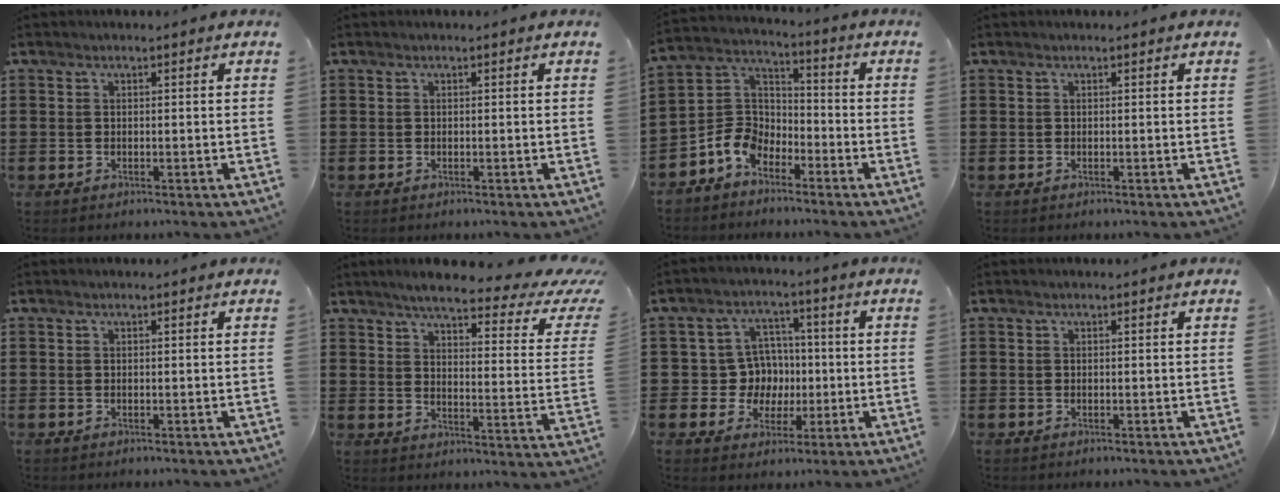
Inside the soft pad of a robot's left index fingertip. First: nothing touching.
{"total": 0.0}
{"total": 7.1, "force": [-5.0, 4.4, 2.5], "torque": [-0.081, 0.010, -0.105]}
{"total": 0.0}
{"total": 0.0}
{"total": 6.1, "force": [4.6, 0.8, 3.9], "torque": [-0.079, -0.031, 0.070]}
{"total": 7.5, "force": [0.5, 7.1, 2.3], "torque": [-0.059, 0.012, 0.012]}
{"total": 0.0}